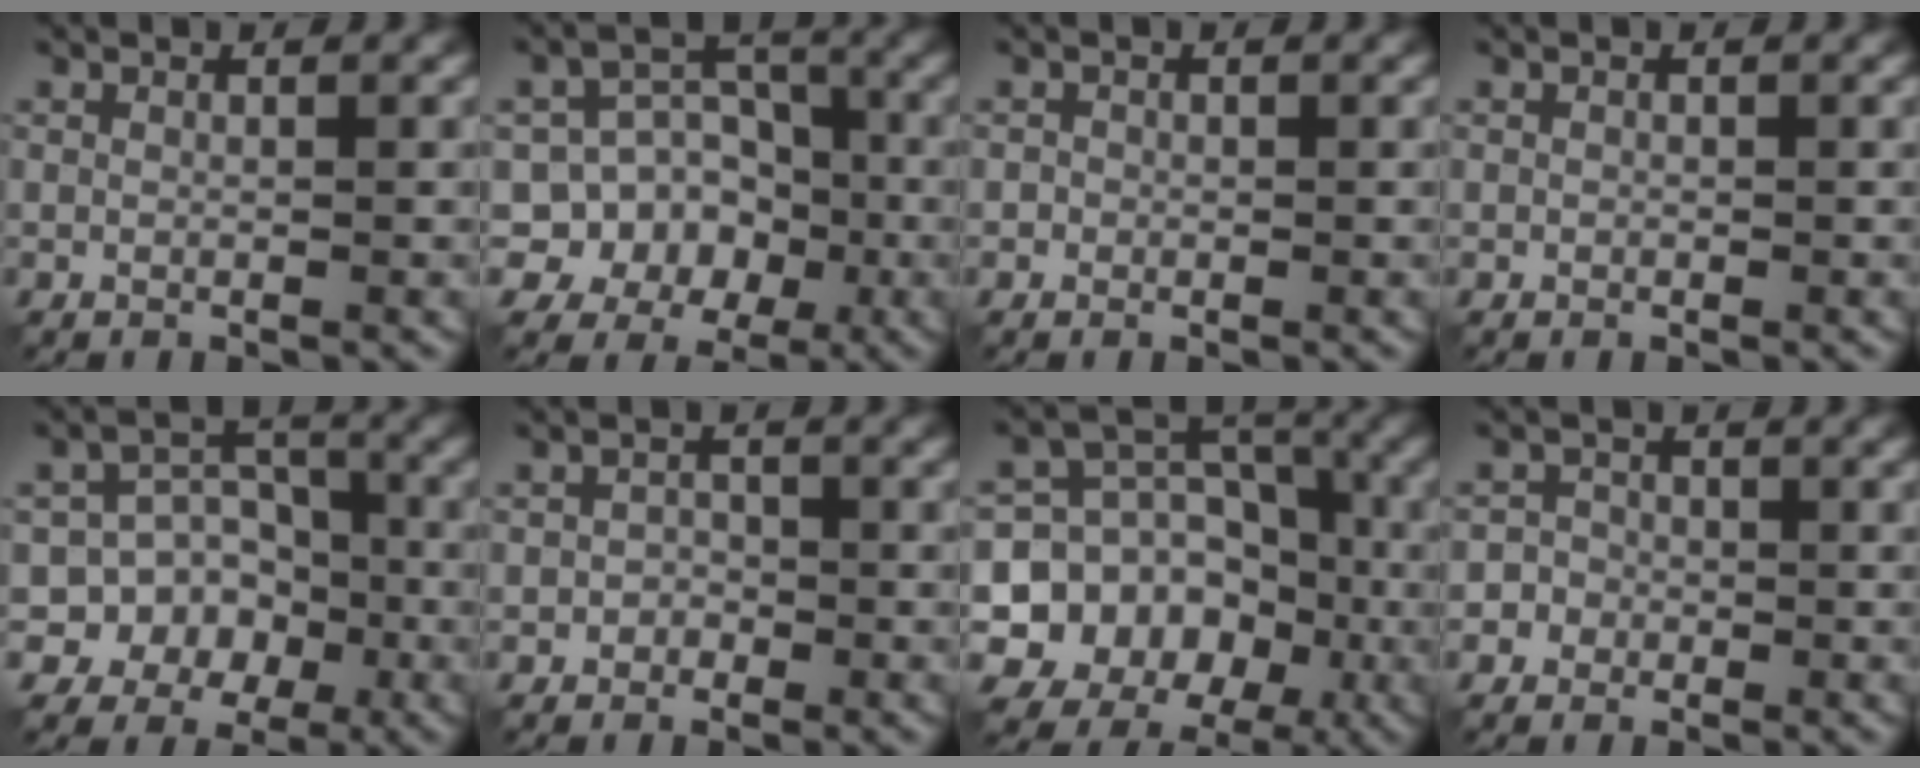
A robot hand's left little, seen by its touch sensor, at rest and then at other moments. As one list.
[{"total": 9.0, "force": [-3.1, 8.0, 2.6], "torque": [-0.031, 0.016, -0.069]}, {"total": 0.6, "force": [-0.2, 0.6, 0.0], "torque": [0.005, -0.003, -0.004]}, {"total": 0.0}, {"total": 8.2, "force": [-3.4, 7.2, 1.9], "torque": [-0.008, 0.009, -0.072]}, {"total": 1.3, "force": [-0.6, 1.2, 0.2], "torque": [0.008, 0.002, -0.015]}, {"total": 12.0, "force": [-3.9, 10.9, 3.3], "torque": [-0.071, 0.001, -0.078]}, {"total": 2.8, "force": [-1.3, 2.5, 0.2], "torque": [0.025, 0.008, -0.035]}]